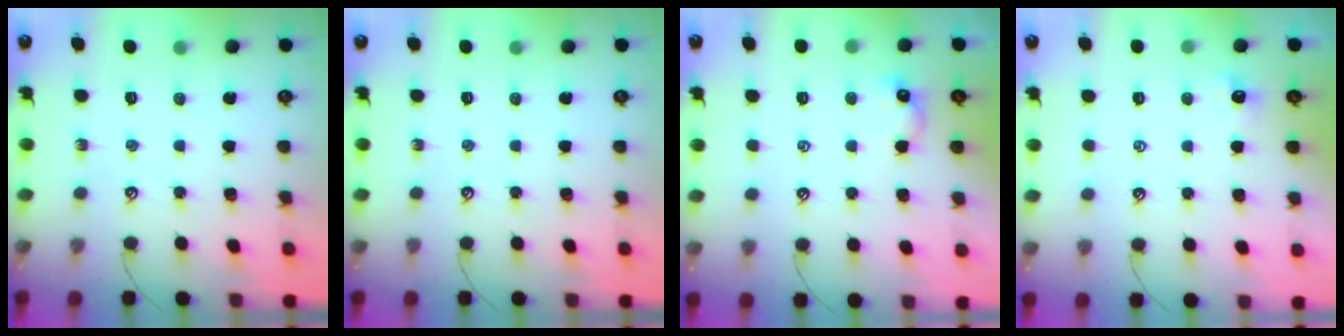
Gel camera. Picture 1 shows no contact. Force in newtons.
{"total": 0.0}
{"total": 2.9, "press": 2.8, "slide": 0.7}
{"total": 1.0, "press": 0.9, "slide": 0.4}